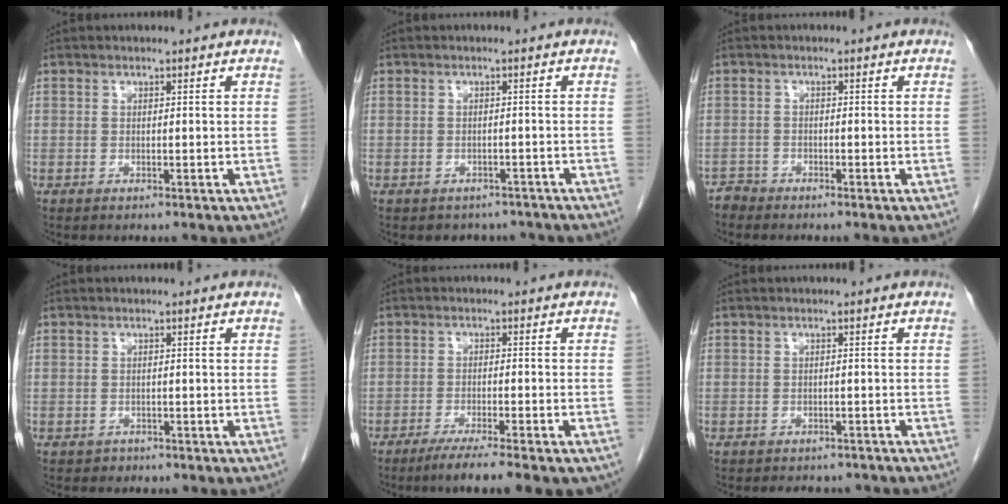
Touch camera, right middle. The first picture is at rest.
{"total": 4.5, "force": [-3.8, 2.3, 0.1], "torque": [0.005, 0.009, -0.044]}
{"total": 1.5, "force": [-1.4, 0.2, -0.6], "torque": [0.019, -0.002, -0.027]}
{"total": 1.1, "force": [-0.8, 0.8, -0.1], "torque": [-0.008, 0.003, -0.012]}
{"total": 9.9, "force": [-7.6, 0.9, 6.4], "torque": [-0.080, -0.017, -0.108]}
{"total": 5.7, "force": [-5.1, 2.3, 1.1], "torque": [-0.010, 0.003, -0.056]}